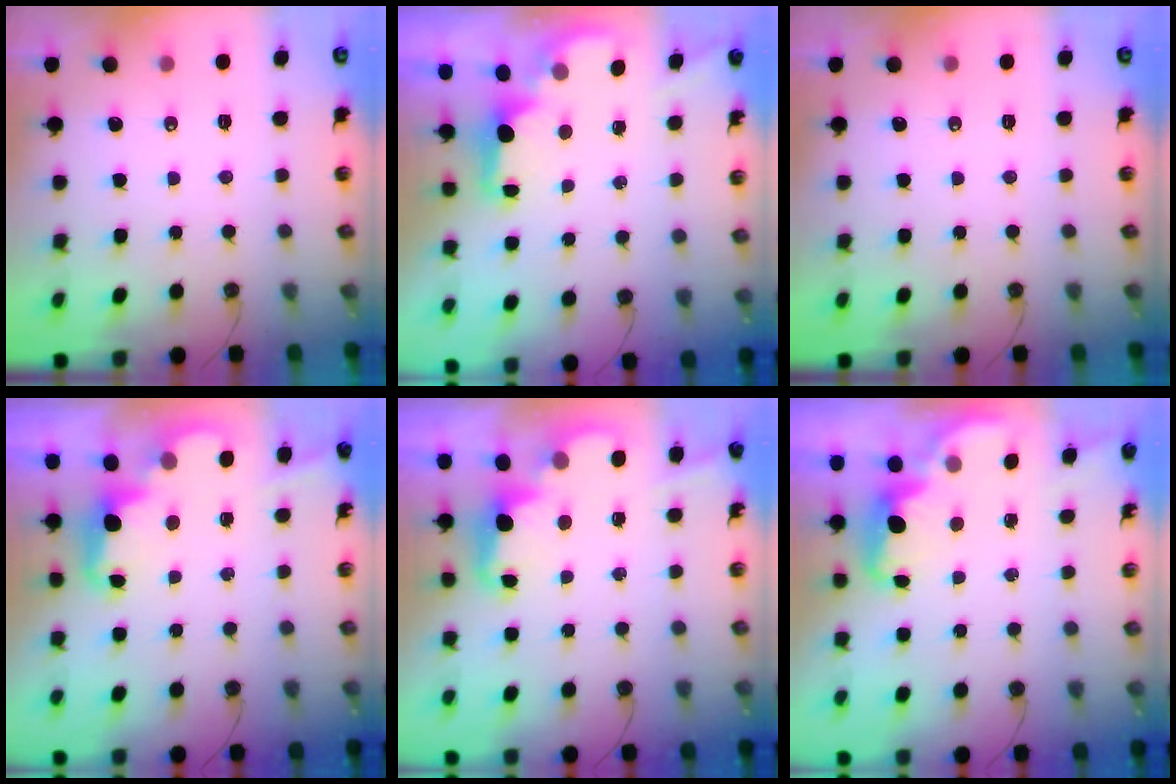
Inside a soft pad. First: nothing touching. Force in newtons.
{"total": 1.9, "press": 1.7, "slide": 0.8}
{"total": 0.0}
{"total": 2.4, "press": 2.3, "slide": 0.5}
{"total": 2.4, "press": 2.4, "slide": 0.6}
{"total": 2.3, "press": 2.3, "slide": 0.5}